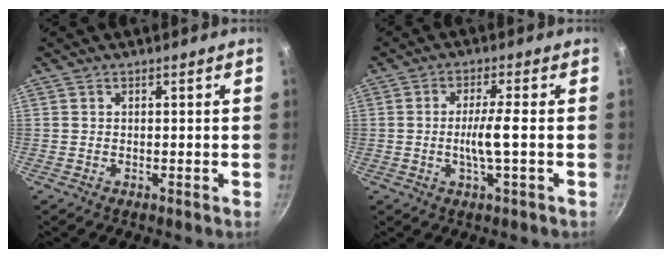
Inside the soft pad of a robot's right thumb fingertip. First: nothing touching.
{"total": 5.5, "force": [-0.8, 0.4, 5.4], "torque": [-0.106, 0.009, -0.013]}